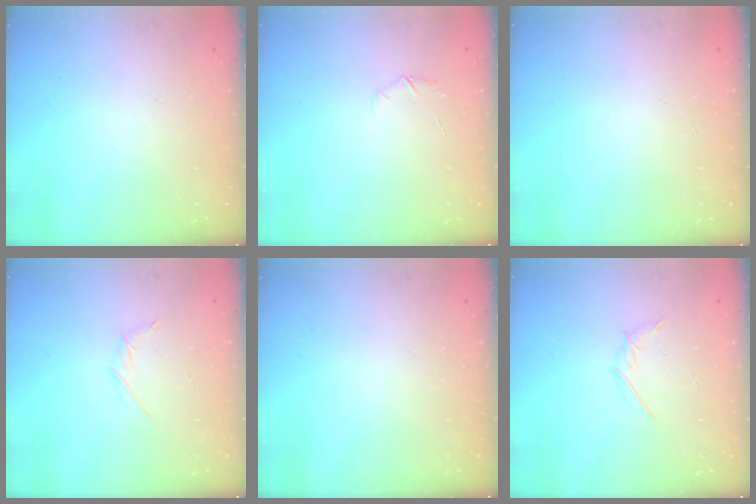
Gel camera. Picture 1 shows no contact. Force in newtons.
{"total": 5.3, "press": 5.1, "slide": 1.6}
{"total": 0.9, "press": 0.8, "slide": 0.2}
{"total": 2.8, "press": 2.7, "slide": 0.8}
{"total": 0.0}
{"total": 3.7, "press": 3.6, "slide": 1.0}